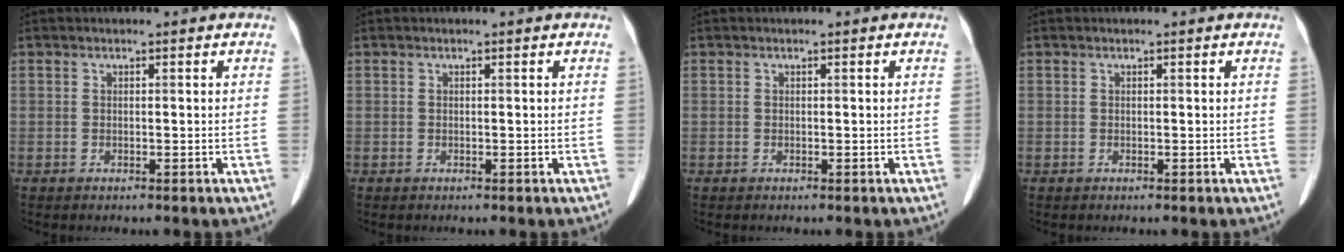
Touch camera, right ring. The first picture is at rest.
{"total": 0.0}
{"total": 0.0}
{"total": 0.0}